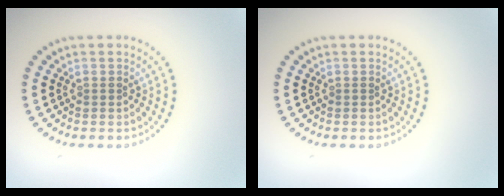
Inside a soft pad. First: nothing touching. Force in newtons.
{"total": 0.0}